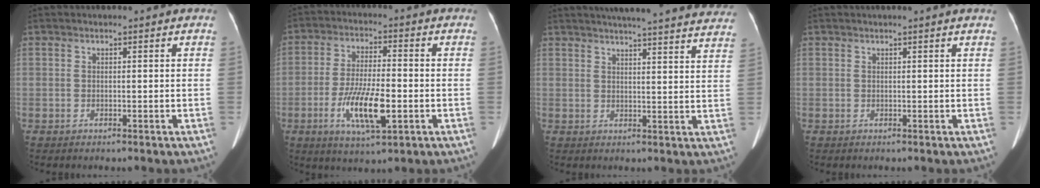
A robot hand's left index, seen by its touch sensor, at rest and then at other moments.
{"total": 9.9, "force": [-3.1, 2.2, 9.1], "torque": [-0.180, -0.011, -0.053]}
{"total": 27.2, "force": [25.0, 2.3, 10.6], "torque": [-0.157, -0.043, 0.290]}
{"total": 0.7, "force": [0.5, -0.3, 0.4], "torque": [-0.011, -0.002, 0.017]}